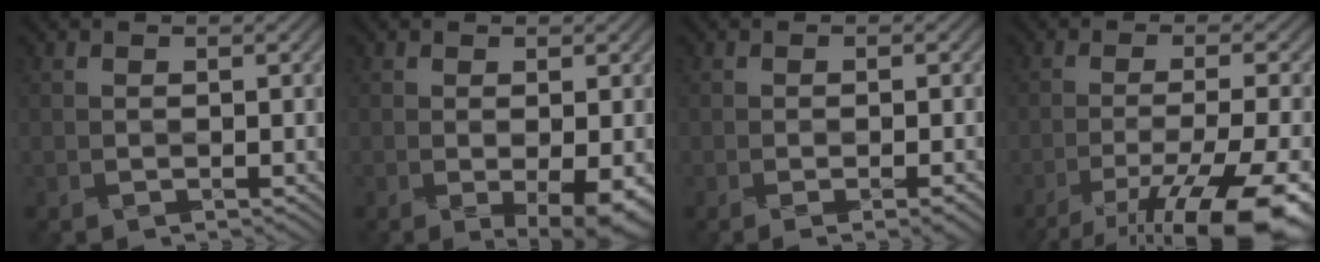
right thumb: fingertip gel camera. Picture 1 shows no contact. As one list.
[{"total": 4.0, "force": [-1.0, 1.1, 3.7], "torque": [-0.057, -0.002, -0.014]}, {"total": 2.6, "force": [-1.2, 0.4, 2.2], "torque": [-0.036, 0.002, -0.019]}, {"total": 13.5, "force": [-8.7, 2.7, 10.0], "torque": [-0.153, -0.001, -0.137]}]